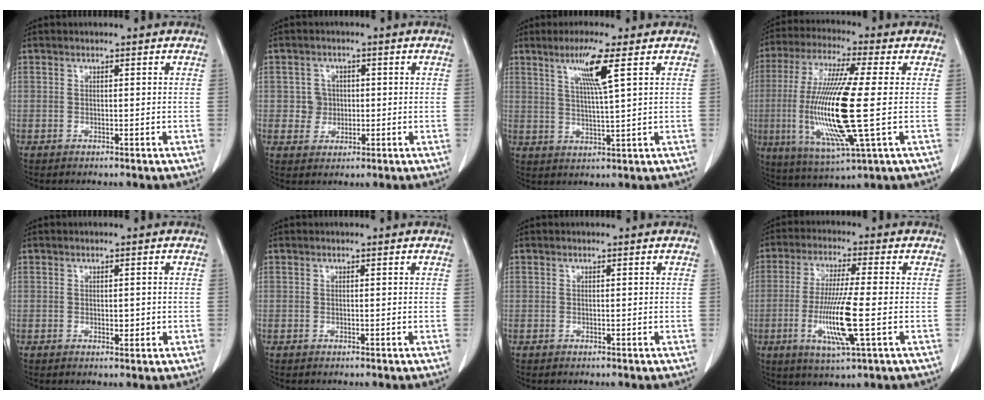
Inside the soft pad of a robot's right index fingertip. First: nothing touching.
{"total": 3.3, "force": [0.3, 3.3, 0.5], "torque": [0.000, 0.008, 0.006]}
{"total": 6.6, "force": [3.0, -0.9, 5.8], "torque": [-0.109, -0.004, 0.058]}
{"total": 17.5, "force": [-1.6, 1.4, 17.4], "torque": [-0.364, -0.014, -0.031]}
{"total": 1.5, "force": [-0.1, 0.9, 1.3], "torque": [-0.016, 0.000, 0.003]}
{"total": 0.0}
{"total": 0.0}
{"total": 10.8, "force": [-2.5, 0.1, 10.5], "torque": [-0.209, -0.019, -0.049]}